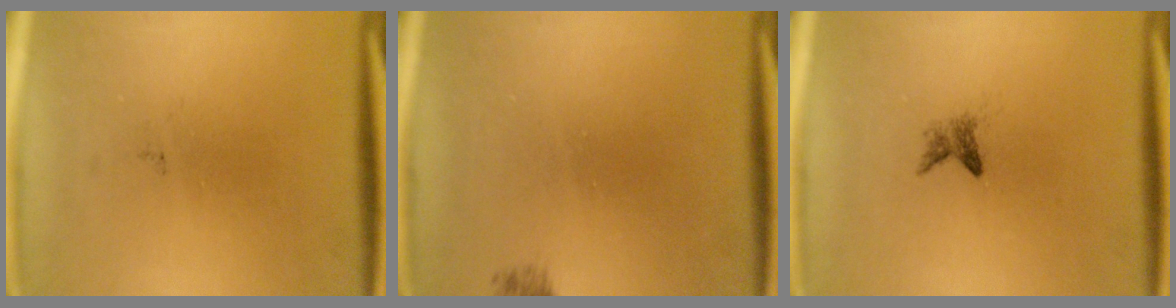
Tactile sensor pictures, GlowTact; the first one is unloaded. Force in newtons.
{"total": 0.7}
{"total": 1.4}